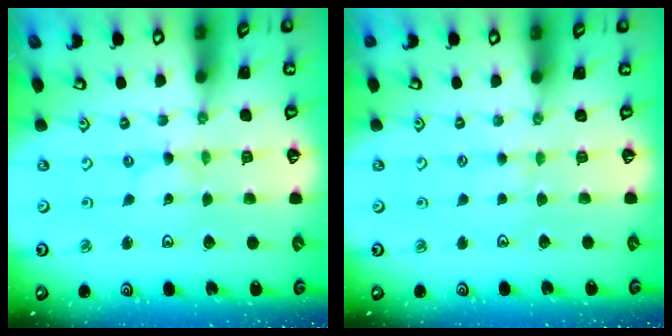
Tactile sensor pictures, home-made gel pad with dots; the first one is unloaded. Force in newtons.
{"total": 1.8, "press": 1.7, "slide": 0.3}